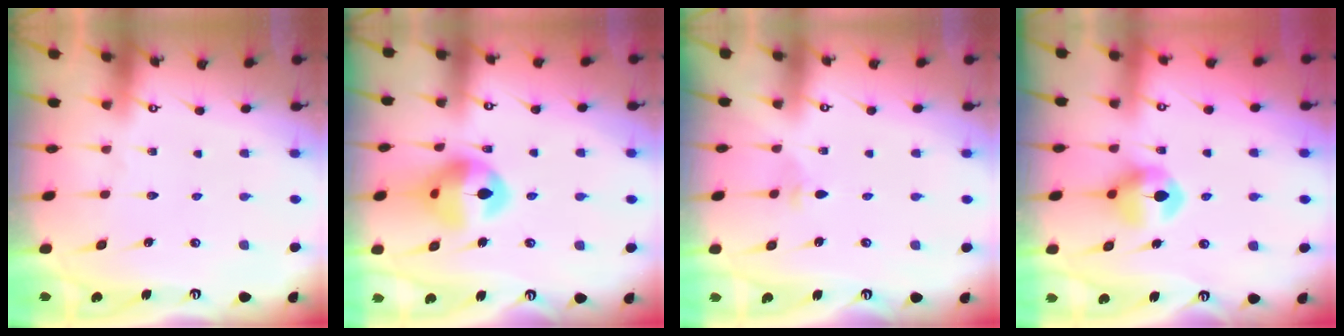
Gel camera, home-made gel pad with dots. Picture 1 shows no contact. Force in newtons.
{"total": 14.9, "press": 14.8, "slide": 1.8}
{"total": 2.0, "press": 2.0, "slide": 0.5}
{"total": 8.6, "press": 8.5, "slide": 0.3}